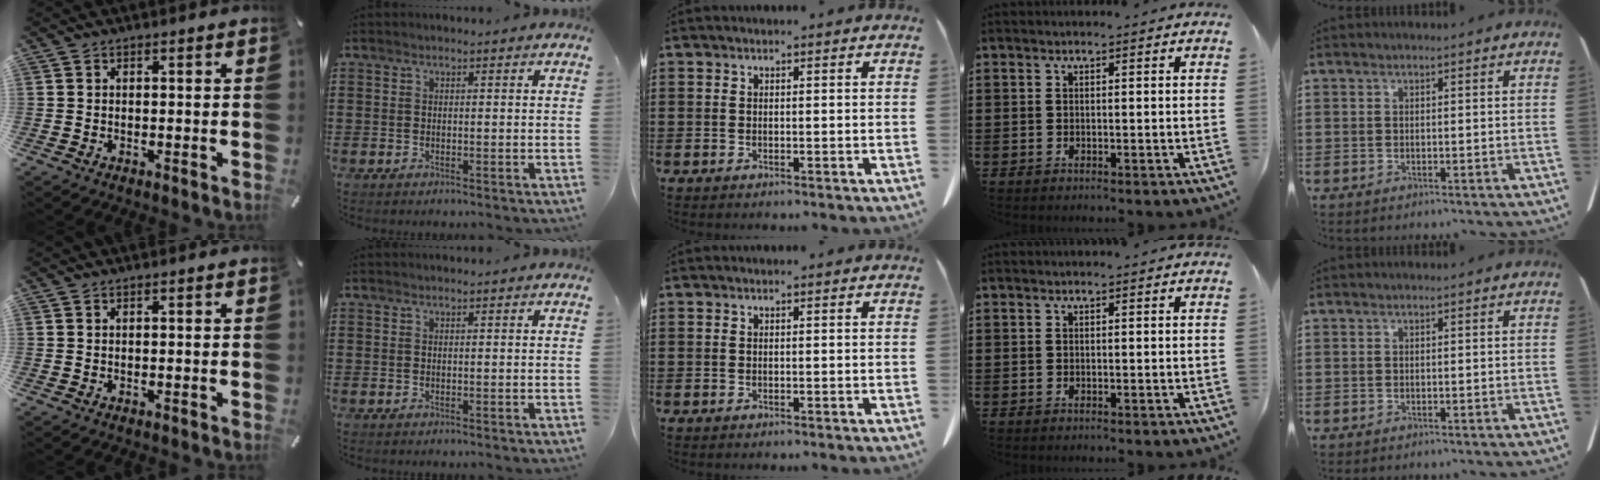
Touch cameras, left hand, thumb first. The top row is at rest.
{}